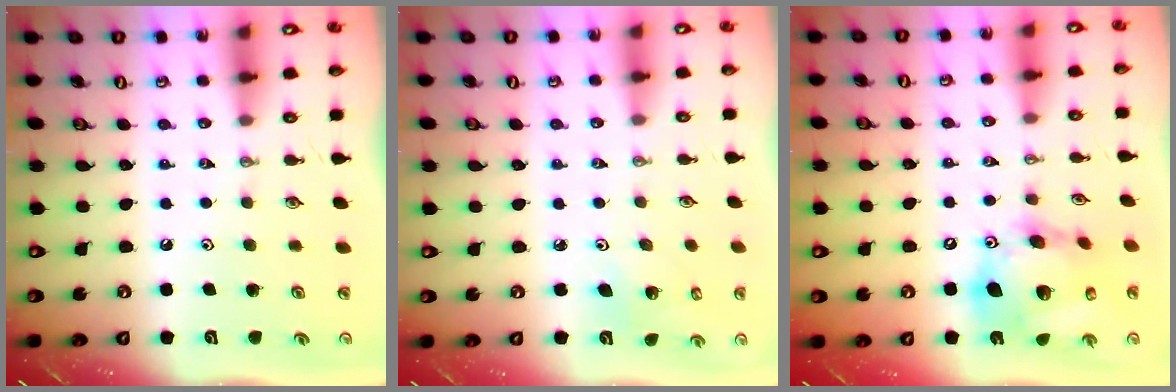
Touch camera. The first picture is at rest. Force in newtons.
{"total": 3.6, "press": 3.5, "slide": 0.7}
{"total": 19.2, "press": 19.0, "slide": 3.2}